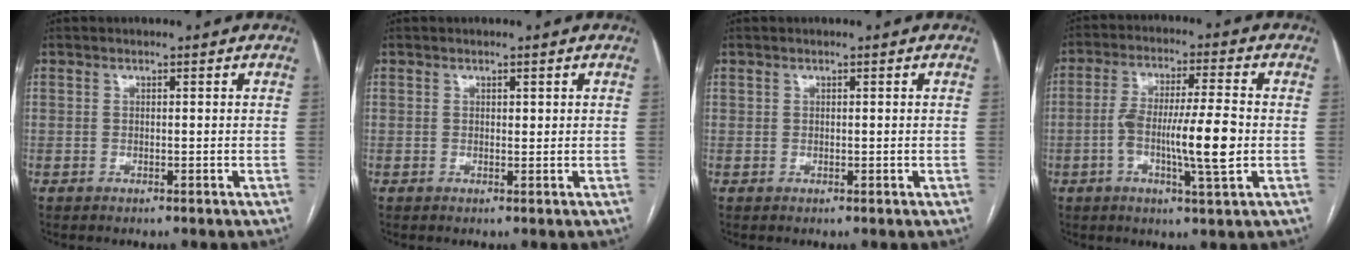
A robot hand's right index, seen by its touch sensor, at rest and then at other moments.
{"total": 0.6, "force": [0.3, 0.4, 0.4], "torque": [-0.003, -0.001, 0.004]}
{"total": 0.5, "force": [0.3, 0.4, 0.2], "torque": [0.005, 0.000, 0.004]}
{"total": 11.0, "force": [-1.9, 0.9, 10.8], "torque": [-0.192, 0.004, -0.036]}